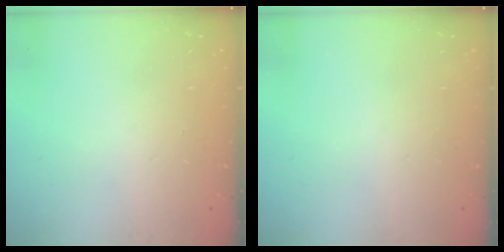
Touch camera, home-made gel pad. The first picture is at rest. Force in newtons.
{"total": 0.0}